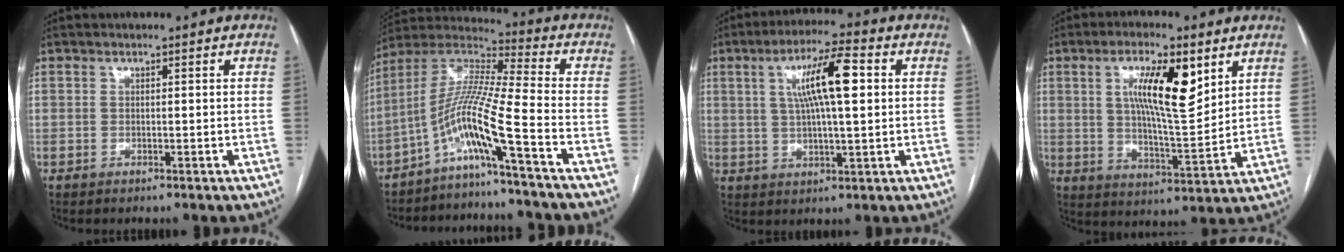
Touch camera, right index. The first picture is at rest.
{"total": 11.6, "force": [-6.1, -1.9, 9.6], "torque": [-0.203, 0.013, -0.121]}
{"total": 10.4, "force": [2.4, 1.4, 10.0], "torque": [-0.176, 0.016, 0.040]}
{"total": 11.6, "force": [4.7, 2.5, 10.4], "torque": [-0.180, 0.000, 0.081]}